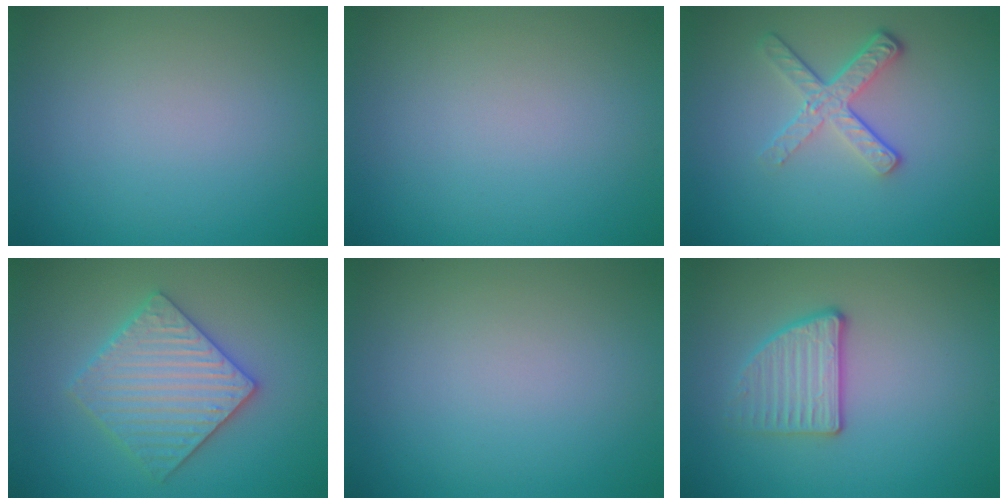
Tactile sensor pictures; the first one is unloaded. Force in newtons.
{"total": 0.0}
{"total": 3.7, "press": 2.7, "slide": 2.5}
{"total": 5.7, "press": 5.6, "slide": 1.1}
{"total": 0.0}
{"total": 2.7, "press": 2.5, "slide": 1.2}